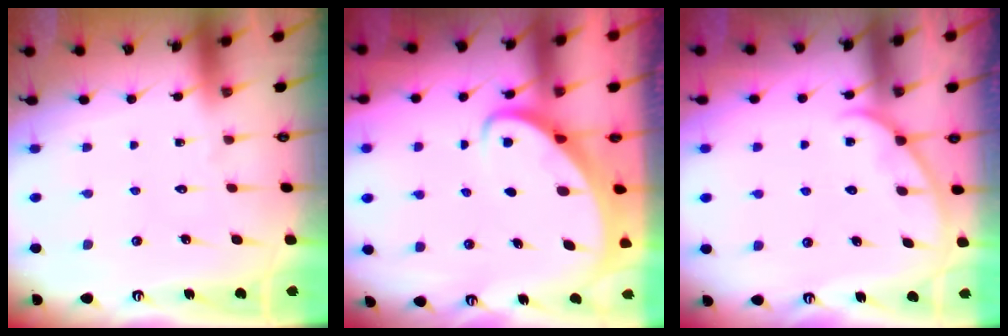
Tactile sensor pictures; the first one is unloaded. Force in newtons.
{"total": 2.8, "press": 2.8, "slide": 0.4}
{"total": 3.2, "press": 3.2, "slide": 0.4}